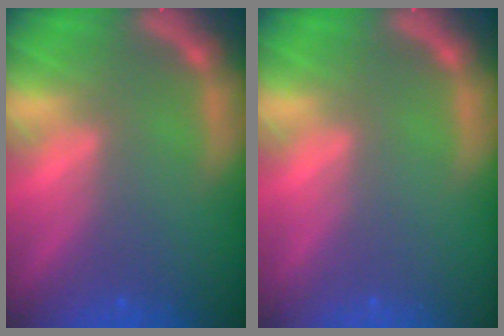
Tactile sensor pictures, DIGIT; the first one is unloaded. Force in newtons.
{"total": 0.0}